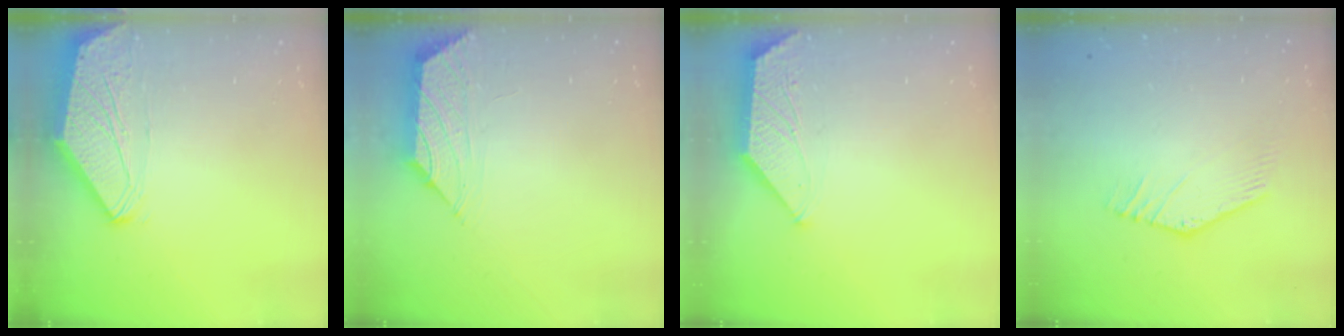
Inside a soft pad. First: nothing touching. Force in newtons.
{"total": 0.9, "press": 0.7, "slide": 0.4}
{"total": 1.6, "press": 1.6, "slide": 0.3}
{"total": 3.9, "press": 3.9, "slide": 0.4}